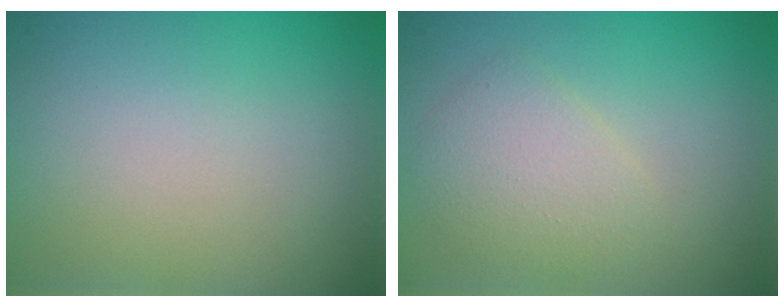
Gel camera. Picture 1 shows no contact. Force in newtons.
{"total": 2.8, "press": 2.8, "slide": 0.2}